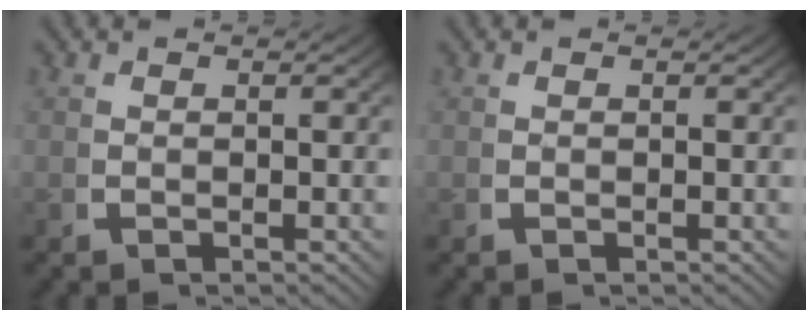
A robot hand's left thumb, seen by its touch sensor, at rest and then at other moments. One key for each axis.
{"total": 0.0}